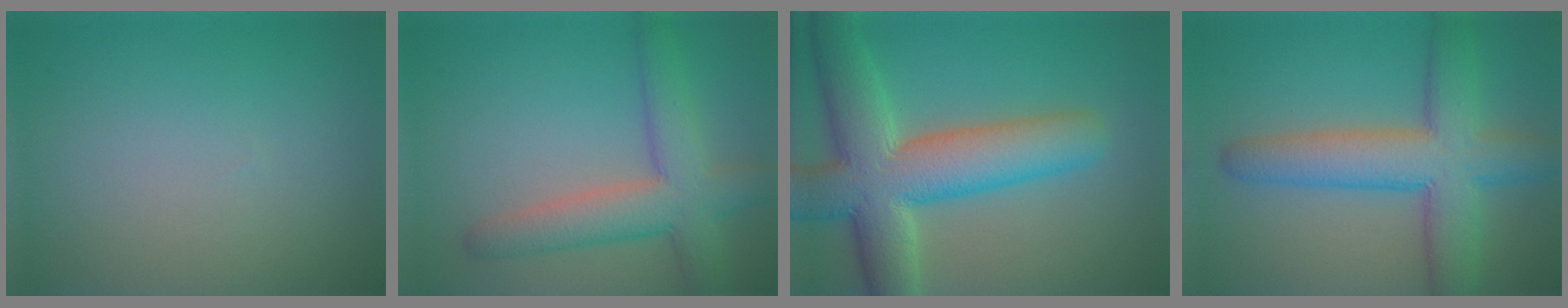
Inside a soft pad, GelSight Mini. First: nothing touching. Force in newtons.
{"total": 6.0, "press": 6.0, "slide": 0.4}
{"total": 10.7, "press": 10.7, "slide": 0.5}
{"total": 8.4, "press": 8.4, "slide": 0.2}